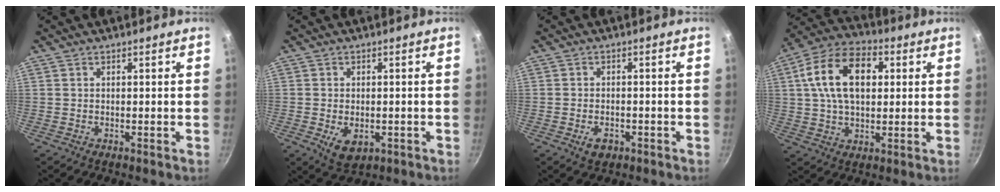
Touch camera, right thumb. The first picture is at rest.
{"total": 5.5, "force": [-1.4, 3.6, 3.9], "torque": [-0.057, -0.006, -0.012]}
{"total": 3.4, "force": [-1.6, 2.2, 2.0], "torque": [-0.032, 0.012, -0.021]}
{"total": 16.2, "force": [3.6, 10.1, 12.2], "torque": [-0.191, 0.016, 0.047]}